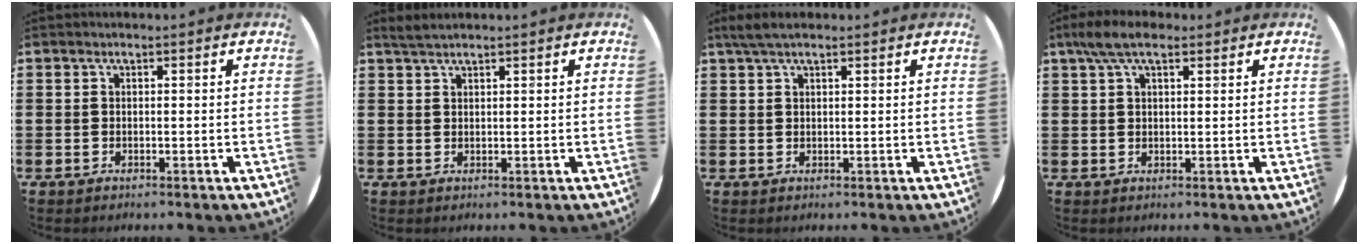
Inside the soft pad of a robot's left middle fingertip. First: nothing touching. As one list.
[{"total": 1.5, "force": [1.4, 0.1, 0.5], "torque": [-0.012, 0.002, 0.026]}, {"total": 2.2, "force": [1.6, 0.5, 1.4], "torque": [-0.029, 0.005, 0.029]}, {"total": 4.8, "force": [3.1, 1.8, 3.2], "torque": [-0.070, 0.008, 0.058]}]